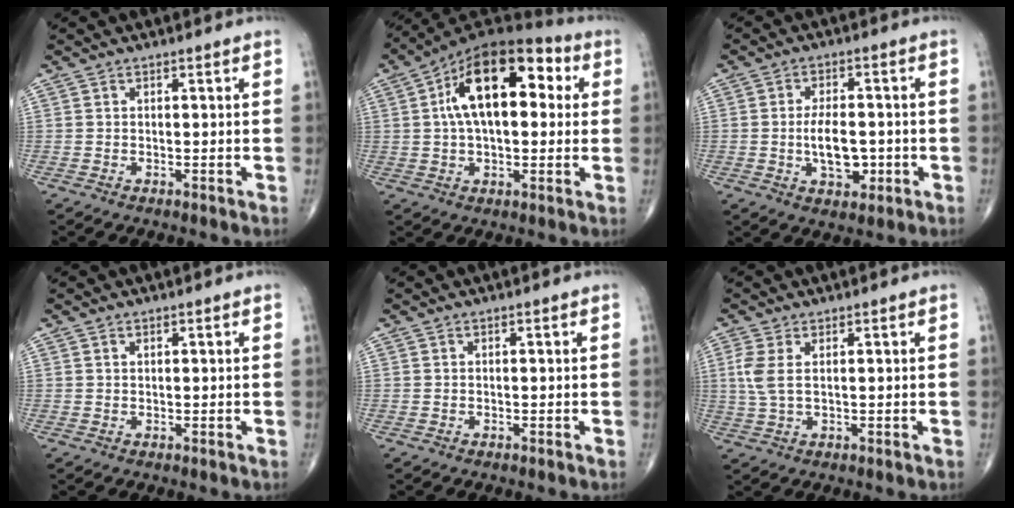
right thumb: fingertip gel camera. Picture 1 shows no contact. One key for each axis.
{"total": 19.0, "fx": 4.0, "fy": 10.1, "fz": 15.6, "tx": -0.226, "ty": 0.031, "tz": 0.051}
{"total": 7.3, "fx": -1.4, "fy": 4.2, "fz": 5.8, "tx": -0.079, "ty": 0.008, "tz": -0.019}
{"total": 0.5, "fx": 0.3, "fy": 0.3, "fz": 0.3, "tx": -0.003, "ty": -0.002, "tz": 0.005}
{"total": 0.0}
{"total": 4.3, "fx": 1.1, "fy": 1.8, "fz": 3.8, "tx": -0.102, "ty": -0.001, "tz": 0.026}